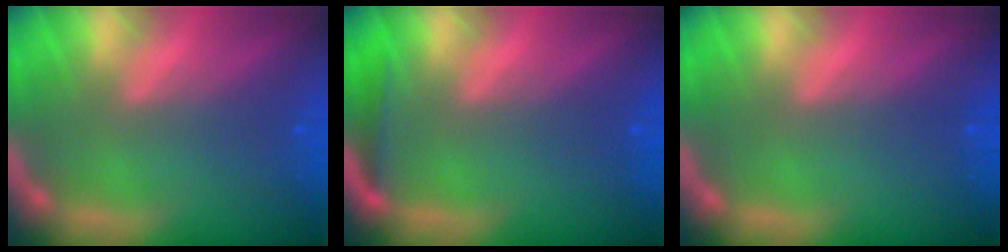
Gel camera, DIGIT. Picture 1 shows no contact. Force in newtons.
{"total": 1.4}
{"total": 0.0}